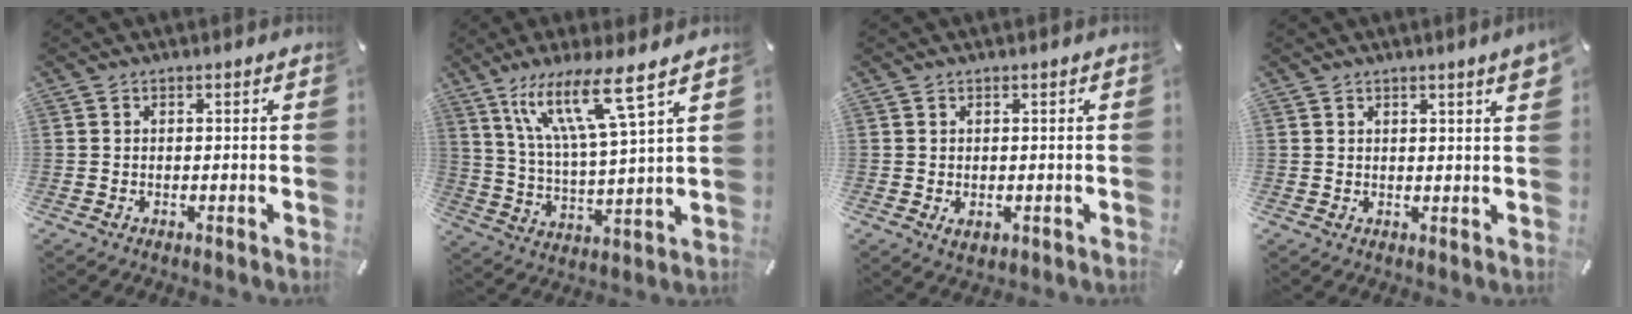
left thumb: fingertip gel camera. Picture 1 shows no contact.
{"total": 15.7, "force": [10.2, 2.3, 11.8], "torque": [-0.241, -0.040, 0.165]}
{"total": 1.4, "force": [-0.1, 1.2, 0.8], "torque": [-0.008, -0.003, -0.003]}
{"total": 2.5, "force": [1.7, 0.3, 1.8], "torque": [-0.029, -0.002, 0.028]}